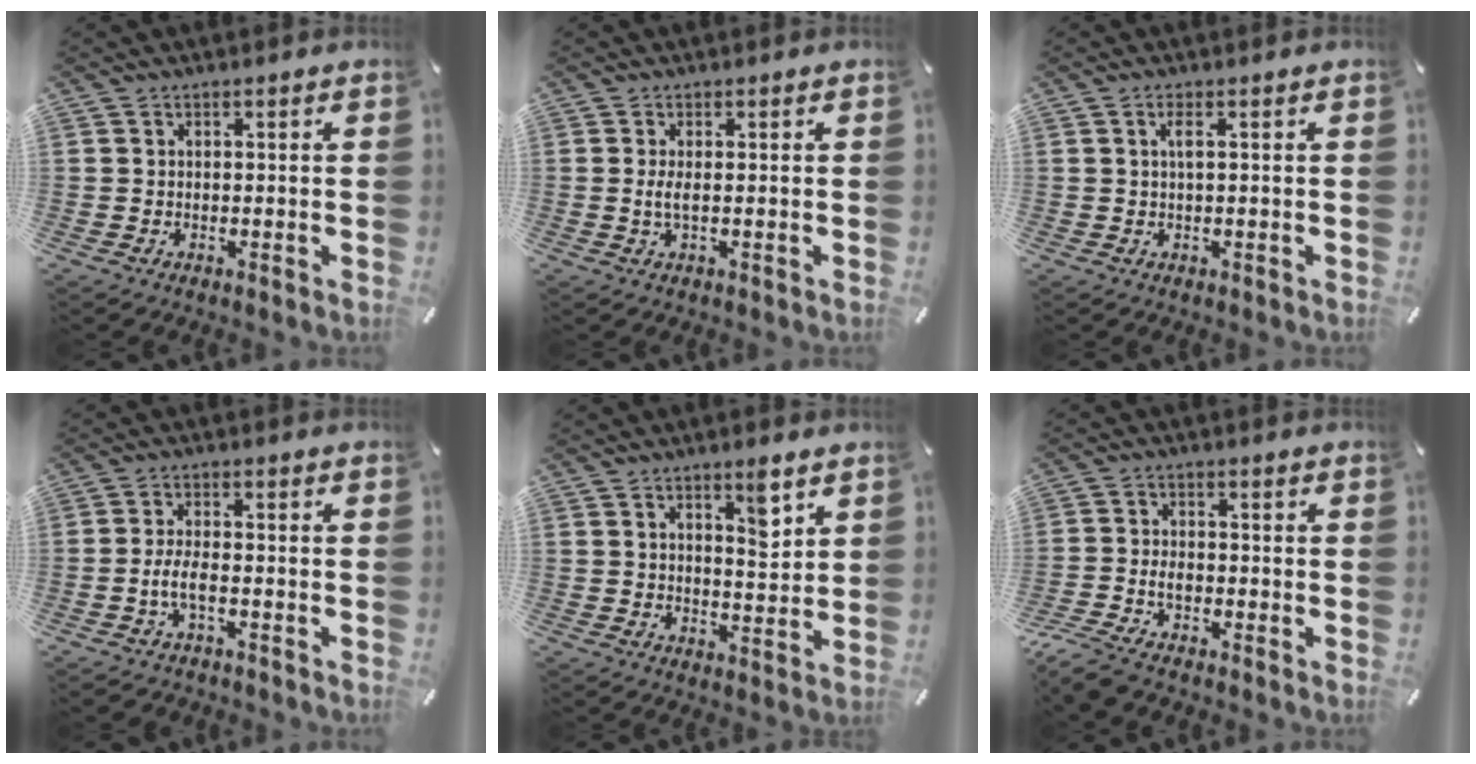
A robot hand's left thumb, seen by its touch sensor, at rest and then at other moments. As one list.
[{"total": 2.7, "force": [0.0, 0.5, 2.6], "torque": [-0.055, -0.007, -0.004]}, {"total": 2.1, "force": [0.4, 0.2, 2.0], "torque": [-0.041, 0.000, 0.005]}, {"total": 5.1, "force": [-2.2, 2.0, 4.2], "torque": [-0.098, 0.002, -0.046]}, {"total": 6.1, "force": [3.9, 1.8, 4.4], "torque": [-0.054, -0.027, 0.059]}, {"total": 5.3, "force": [-3.6, 2.5, 3.0], "torque": [-0.068, 0.013, -0.071]}]